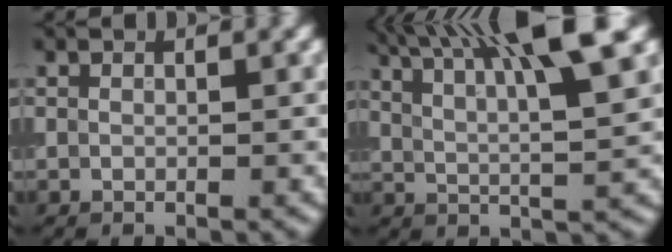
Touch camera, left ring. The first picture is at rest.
{"total": 10.9, "force": [6.6, 2.5, 8.2], "torque": [-0.118, 0.016, 0.105]}